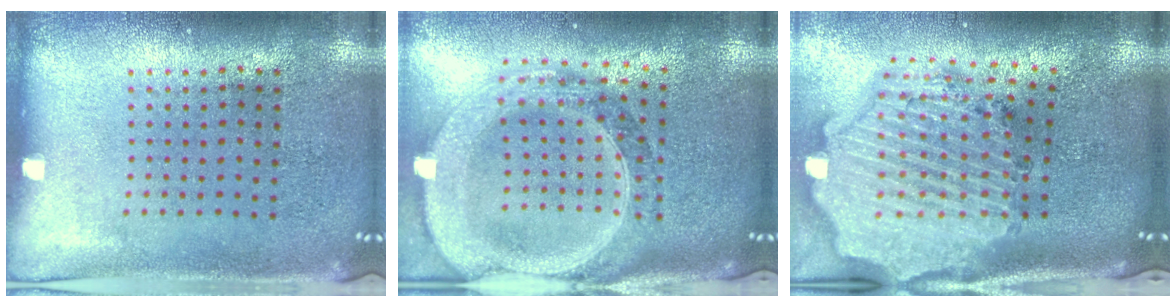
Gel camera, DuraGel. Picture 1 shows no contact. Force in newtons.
{"total": 3.1, "press": 2.6, "slide": 1.8}
{"total": 4.1, "press": 3.3, "slide": 2.5}